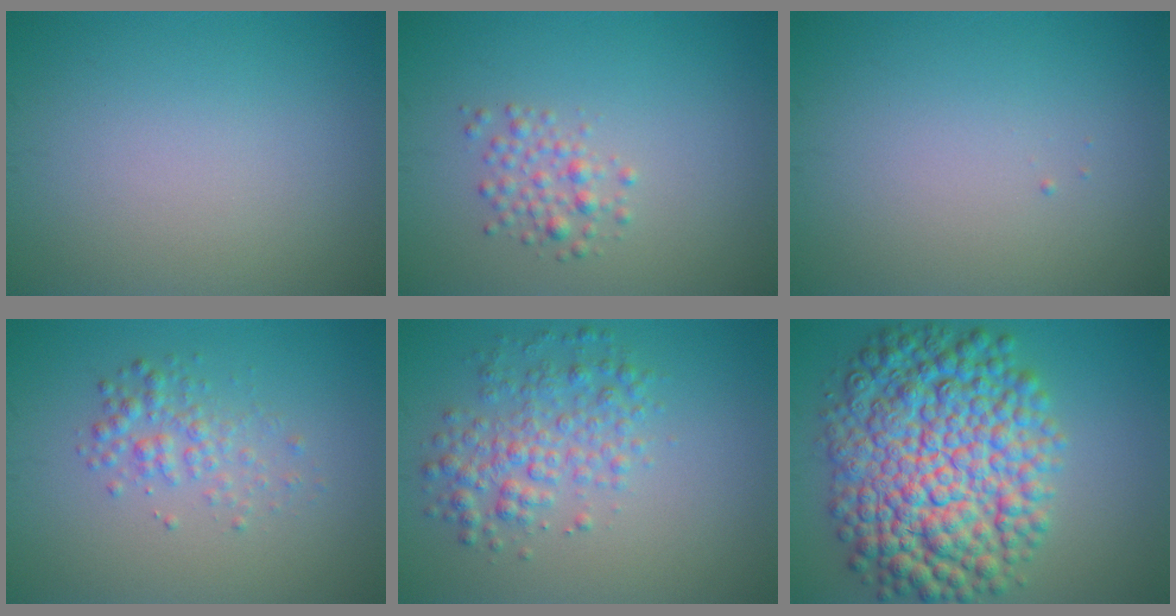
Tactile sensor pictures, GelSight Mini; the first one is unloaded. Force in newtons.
{"total": 1.9, "press": 1.9, "slide": 0.1}
{"total": 0.0}
{"total": 2.3, "press": 2.3, "slide": 0.1}
{"total": 3.8, "press": 3.8, "slide": 0.1}
{"total": 12.9, "press": 12.9, "slide": 0.1}